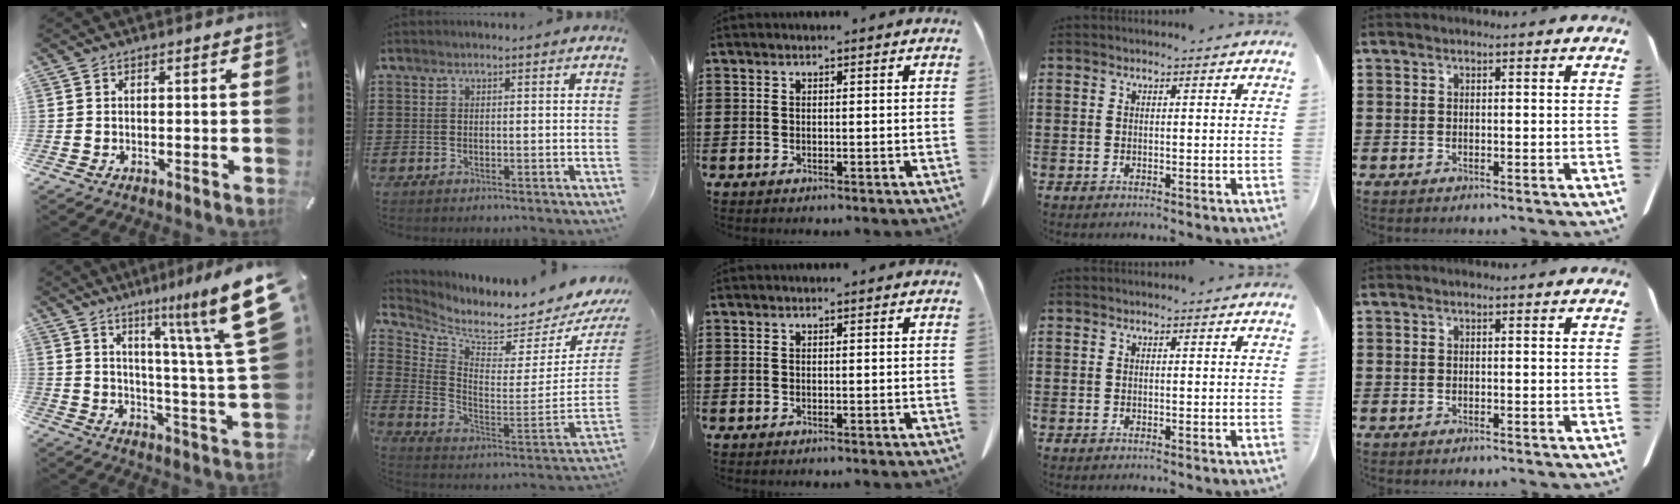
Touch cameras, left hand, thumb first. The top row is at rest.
{"thumb": {"total": 16.7, "force": [9.6, 1.6, 13.6], "torque": [-0.202, -0.075, 0.144]}, "index": {"total": 3.9, "force": [3.6, 0.3, 1.3], "torque": [-0.046, -0.068, 0.052]}}